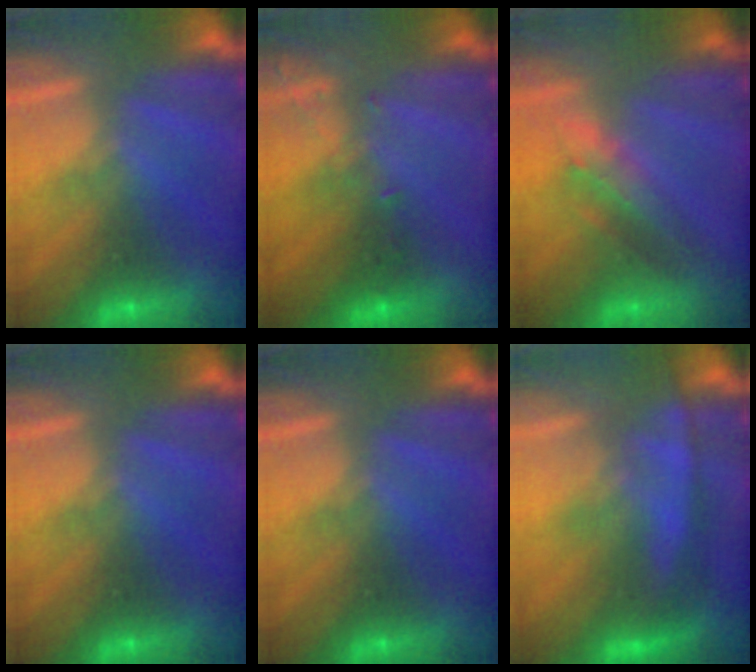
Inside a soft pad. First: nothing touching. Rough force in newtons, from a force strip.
{"total": 2.8}
{"total": 2.9}
{"total": 0.0}
{"total": 0.0}
{"total": 2.9}